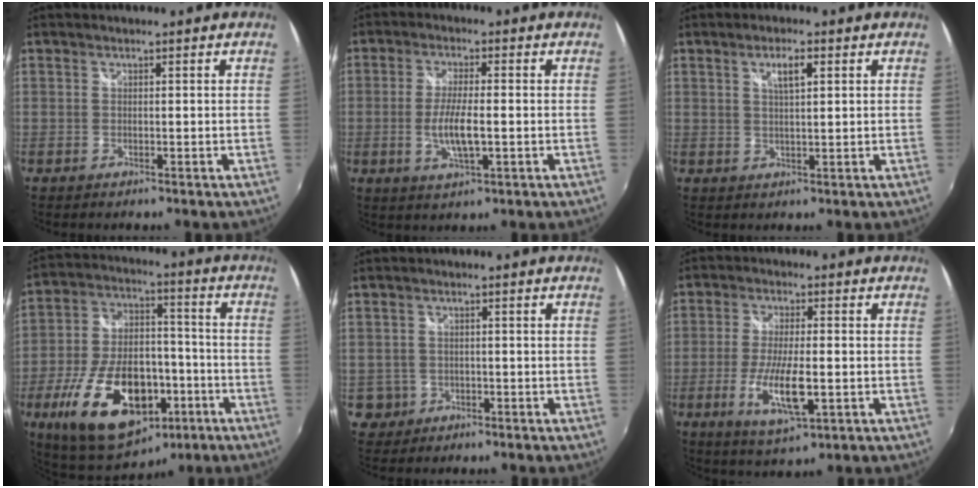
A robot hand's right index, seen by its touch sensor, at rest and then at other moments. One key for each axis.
{"total": 8.4, "fx": -1.5, "fy": 2.2, "fz": 7.9, "tx": -0.156, "ty": -0.008, "tz": -0.027}
{"total": 3.5, "fx": 1.5, "fy": 0.9, "fz": 3.0, "tx": -0.051, "ty": 0.001, "tz": 0.027}
{"total": 23.0, "fx": -9.8, "fy": 13.3, "fz": 16.0, "tx": -0.324, "ty": 0.003, "tz": -0.144}
{"total": 3.9, "fx": -1.0, "fy": 3.8, "fz": 0.4, "tx": -0.015, "ty": 0.009, "tz": -0.009}
{"total": 9.8, "fx": -2.9, "fy": 2.5, "fz": 9.0, "tx": -0.178, "ty": -0.021, "tz": -0.050}